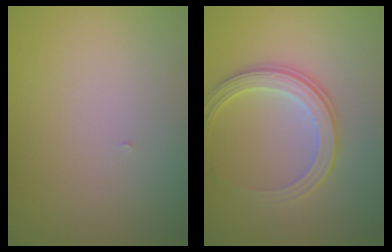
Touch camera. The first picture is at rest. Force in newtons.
{"total": 3.3, "press": 2.8, "slide": 1.8}